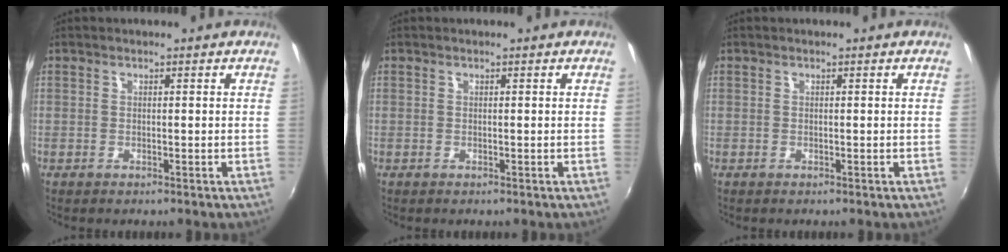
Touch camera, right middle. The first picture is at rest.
{"total": 0.0}
{"total": 0.0}